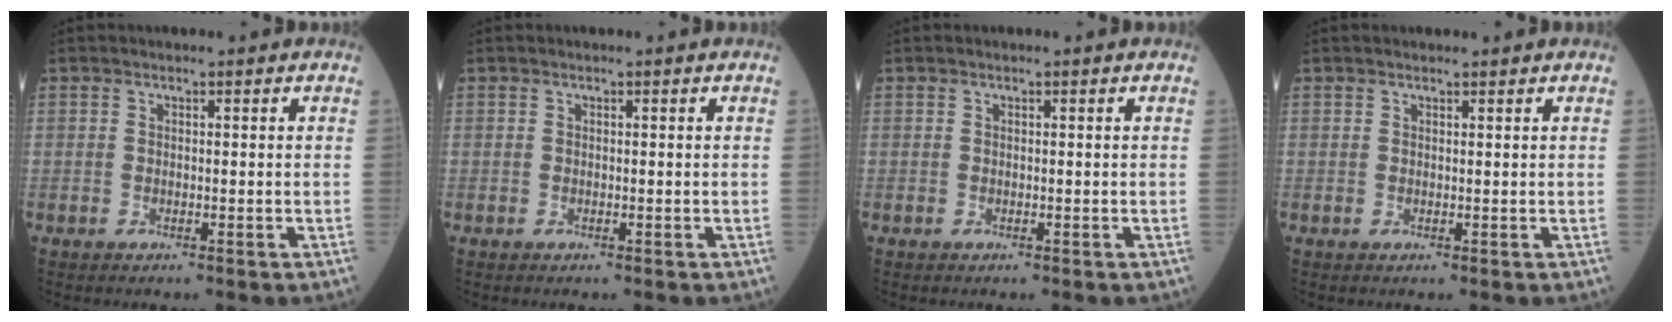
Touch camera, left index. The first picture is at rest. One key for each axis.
{"total": 0.0}
{"total": 0.0}
{"total": 0.6, "fx": 0.6, "fy": 0.1, "fz": 0.0, "tx": -0.002, "ty": 0.002, "tz": 0.008}